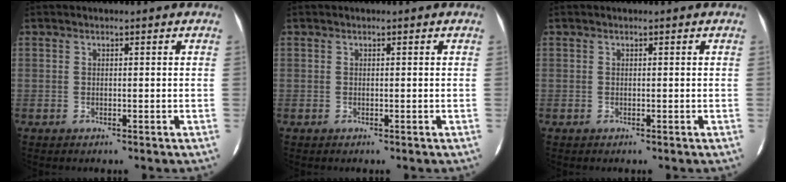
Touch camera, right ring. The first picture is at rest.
{"total": 0.0}
{"total": 0.0}